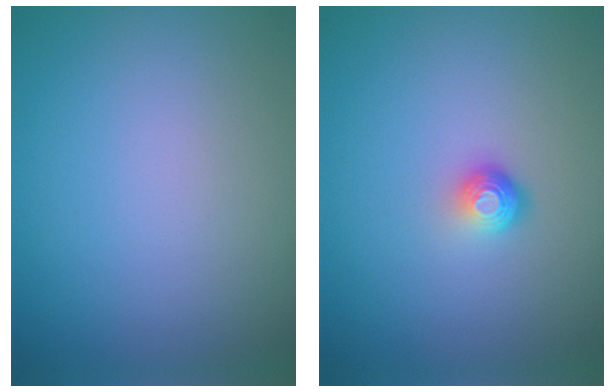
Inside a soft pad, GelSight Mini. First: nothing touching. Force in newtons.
{"total": 1.8, "press": 1.2, "slide": 1.4}